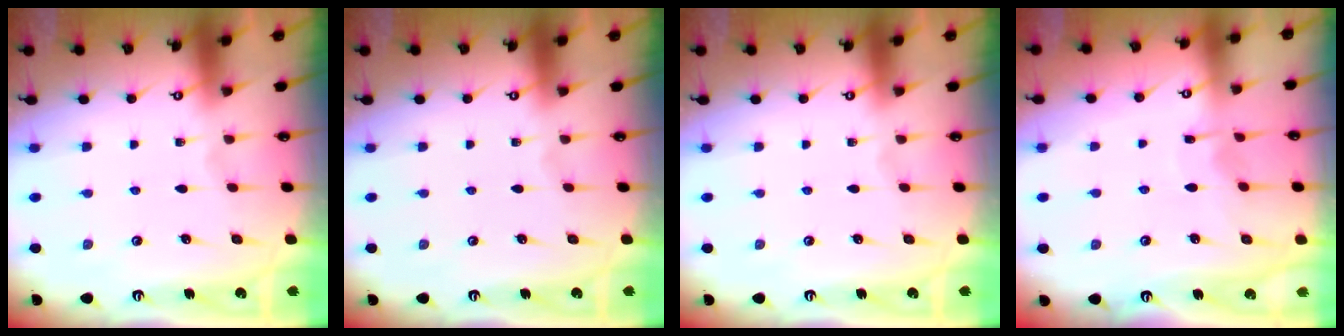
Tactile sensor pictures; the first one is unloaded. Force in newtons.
{"total": 0.0}
{"total": 0.0}
{"total": 5.0, "press": 5.0, "slide": 0.4}